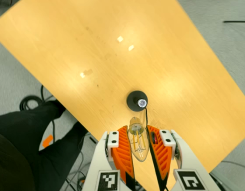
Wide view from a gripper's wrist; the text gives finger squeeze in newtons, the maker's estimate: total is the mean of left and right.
{"total": 15.3, "left": 17.1, "right": 13.6}